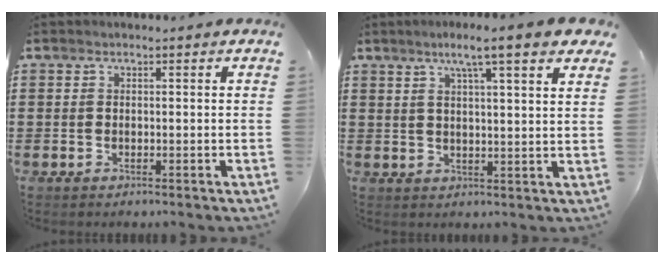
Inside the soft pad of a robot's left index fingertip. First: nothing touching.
{"total": 6.2, "force": [4.3, -0.1, 4.5], "torque": [-0.100, 0.000, 0.070]}